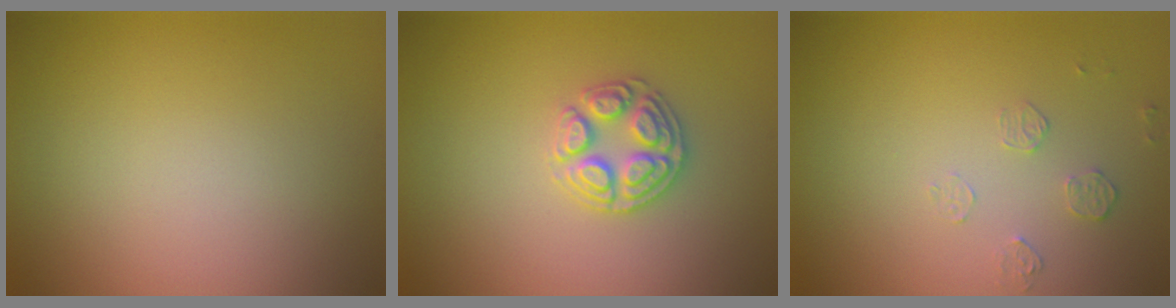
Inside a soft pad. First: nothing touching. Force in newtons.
{"total": 2.9, "press": 2.9, "slide": 0.1}
{"total": 1.3, "press": 0.6, "slide": 1.1}